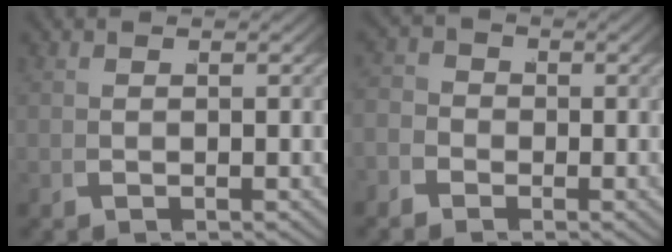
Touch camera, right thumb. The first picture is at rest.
{"total": 2.3, "force": [-1.0, 2.0, 0.6], "torque": [-0.005, -0.005, -0.025]}